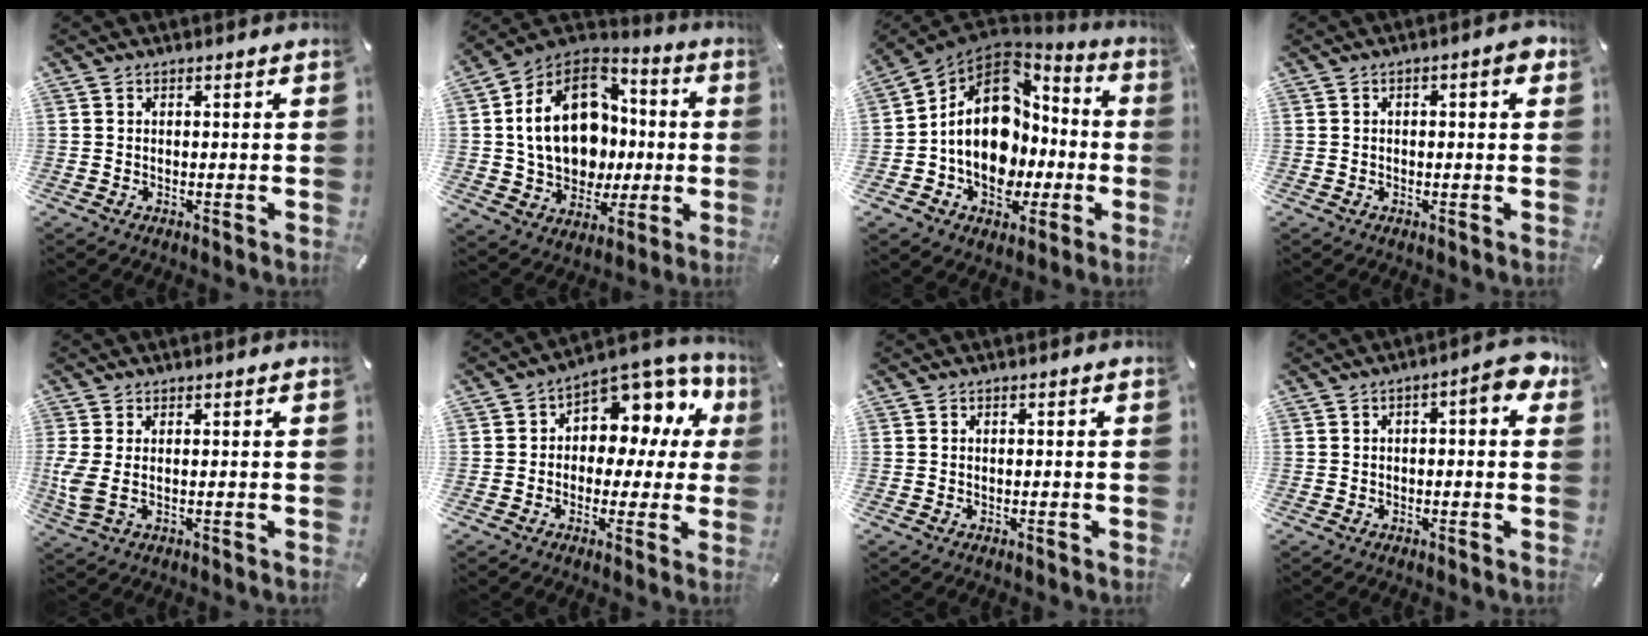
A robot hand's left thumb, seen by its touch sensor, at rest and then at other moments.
{"total": 20.2, "force": [0.8, 15.8, 12.5], "torque": [-0.244, 0.008, 0.018]}
{"total": 18.2, "force": [-0.8, 14.3, 11.3], "torque": [-0.207, -0.001, -0.012]}
{"total": 3.2, "force": [0.4, 1.2, 2.9], "torque": [-0.046, 0.006, 0.004]}
{"total": 4.6, "force": [0.4, 1.7, 4.2], "torque": [-0.102, -0.010, 0.006]}
{"total": 9.2, "force": [3.2, 7.1, 5.0], "torque": [-0.067, -0.038, 0.059]}
{"total": 0.0}
{"total": 6.2, "force": [1.4, 2.1, 5.6], "torque": [-0.073, -0.007, 0.017]}